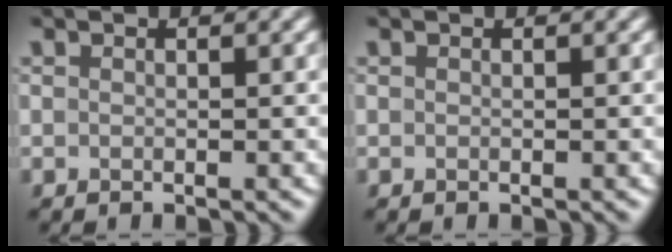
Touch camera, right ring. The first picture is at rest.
{"total": 0.0}